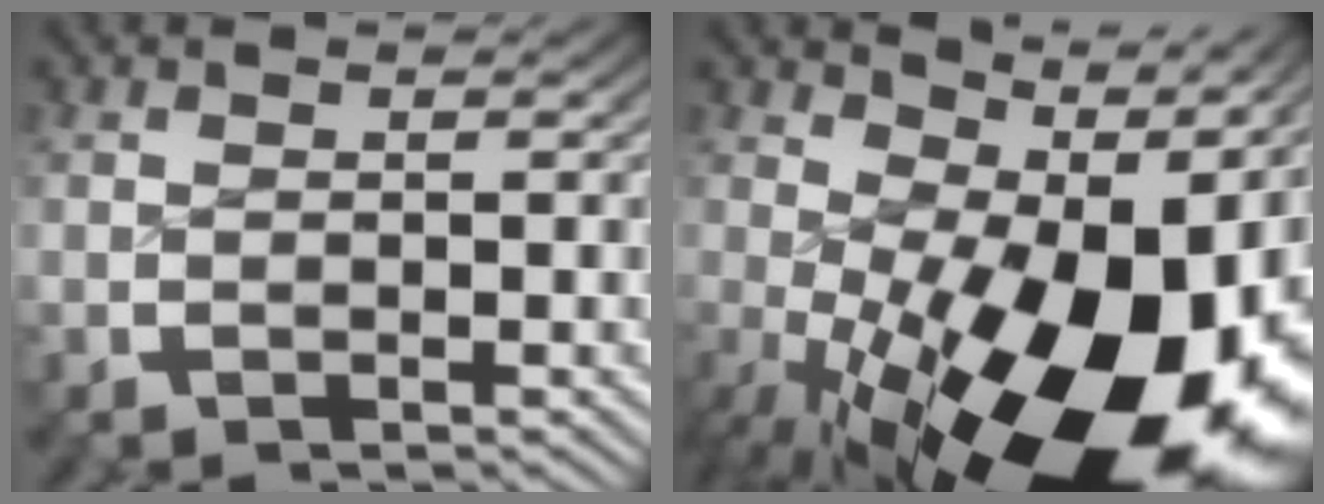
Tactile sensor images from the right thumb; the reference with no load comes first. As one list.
[{"total": 21.1, "force": [-2.7, 12.0, 17.1], "torque": [-0.276, -0.065, 0.000]}]